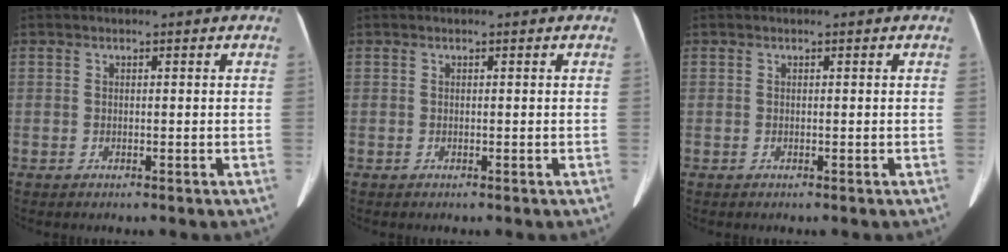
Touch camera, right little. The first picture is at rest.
{"total": 0.0}
{"total": 0.0}